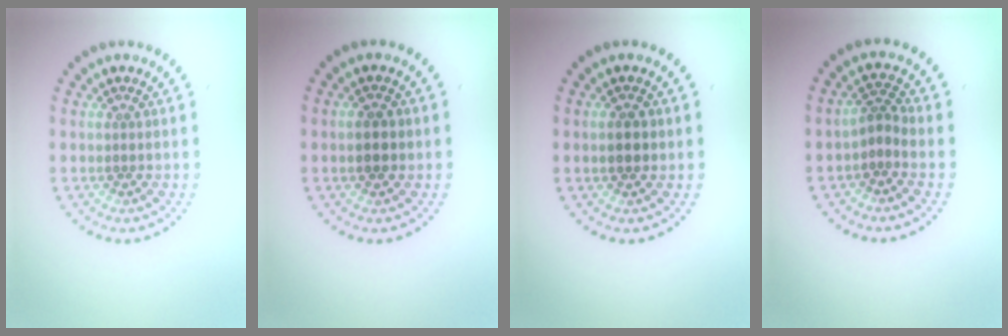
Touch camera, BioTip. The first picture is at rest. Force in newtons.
{"total": 1.8, "press": 1.8, "slide": 0.1}
{"total": 2.3, "press": 2.3, "slide": 0.2}
{"total": 1.8, "press": 1.1, "slide": 1.4}